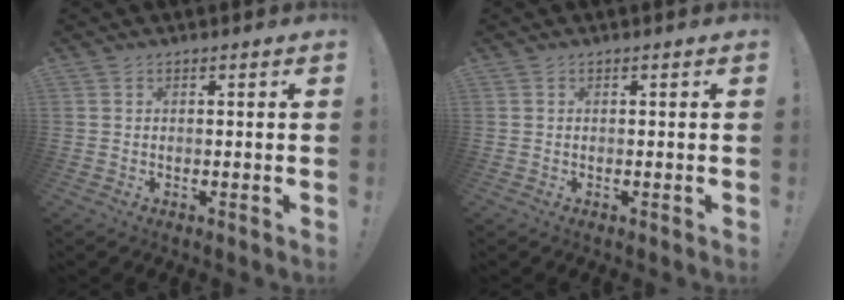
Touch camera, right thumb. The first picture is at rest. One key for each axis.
{"total": 0.0}